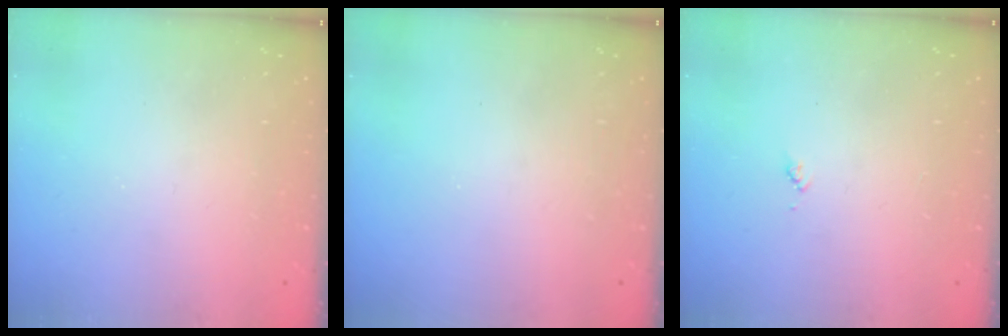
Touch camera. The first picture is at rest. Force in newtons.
{"total": 0.0}
{"total": 4.0, "press": 3.9, "slide": 0.5}